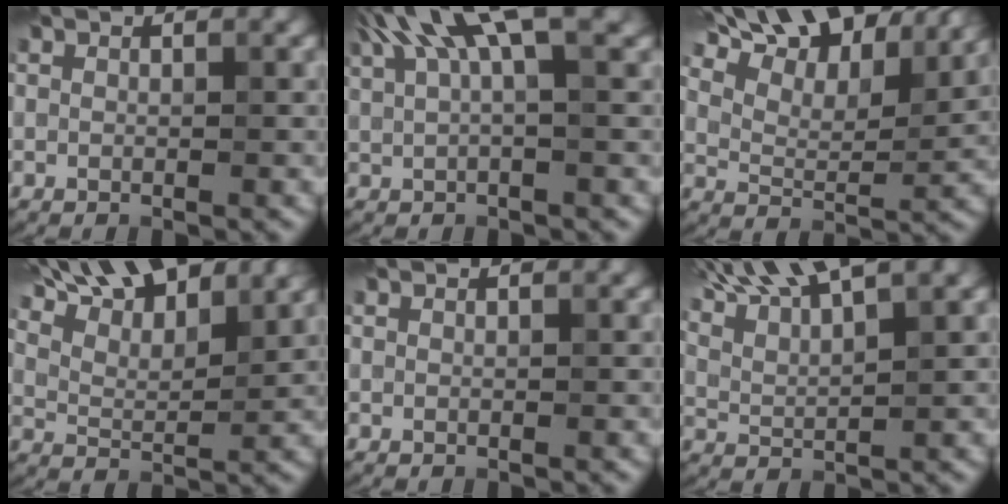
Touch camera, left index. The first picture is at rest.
{"total": 7.1, "force": [3.6, 1.6, 5.9], "torque": [-0.103, 0.018, 0.065]}
{"total": 13.9, "force": [11.2, 4.0, 7.1], "torque": [-0.133, 0.014, 0.154]}
{"total": 12.0, "force": [9.7, 3.4, 6.2], "torque": [-0.106, 0.022, 0.120]}
{"total": 0.0}
{"total": 10.7, "force": [7.7, 3.0, 6.8], "torque": [-0.133, 0.040, 0.103]}